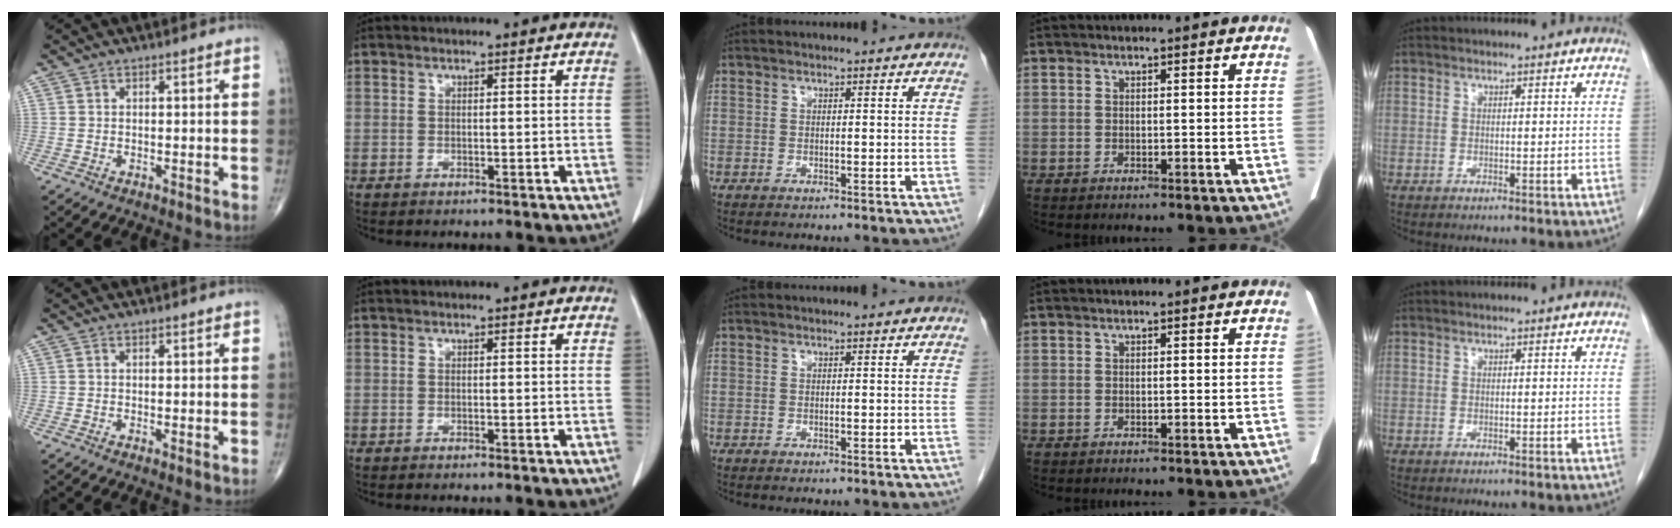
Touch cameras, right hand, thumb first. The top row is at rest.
{"thumb": {"total": 0.6, "force": [0.0, 0.1, 0.5], "torque": [-0.013, -0.004, -0.002]}}